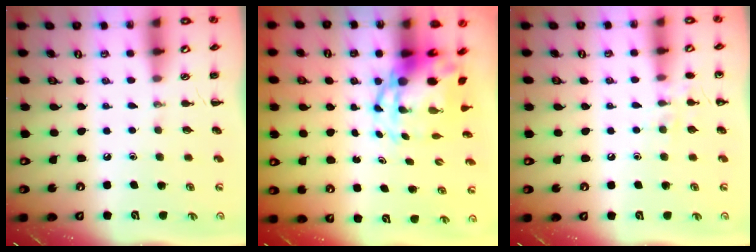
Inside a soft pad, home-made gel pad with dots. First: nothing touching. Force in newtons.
{"total": 6.8, "press": 6.5, "slide": 2.0}
{"total": 6.6, "press": 6.4, "slide": 1.7}